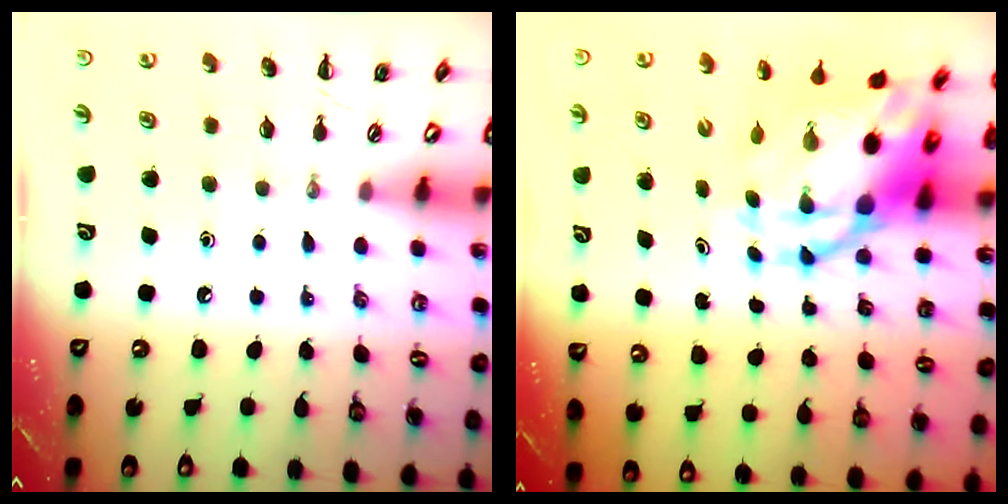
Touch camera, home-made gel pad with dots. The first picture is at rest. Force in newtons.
{"total": 11.5, "press": 11.1, "slide": 3.2}